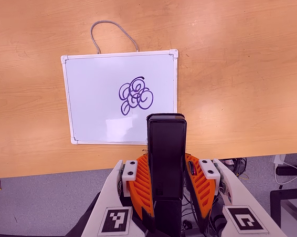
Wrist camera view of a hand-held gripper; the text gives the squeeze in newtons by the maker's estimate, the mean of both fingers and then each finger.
{"total": 5.0, "left": 3.3, "right": 6.6}